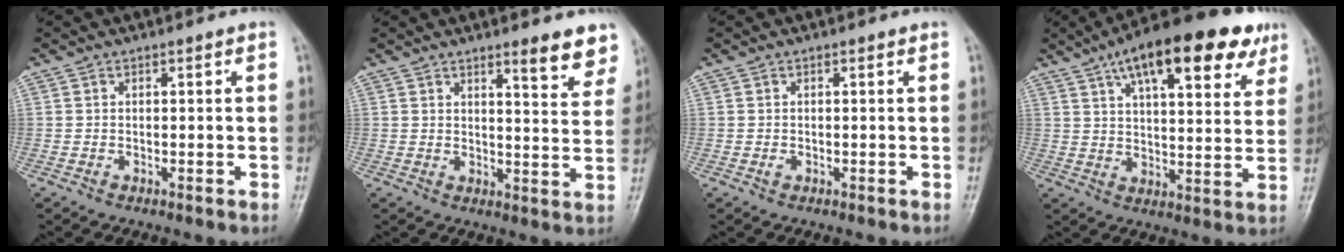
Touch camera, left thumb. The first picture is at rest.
{"total": 7.5, "force": [5.5, 1.7, 4.8], "torque": [-0.039, -0.036, 0.068]}
{"total": 0.6, "force": [-0.1, 0.5, 0.3], "torque": [-0.002, 0.000, -0.002]}
{"total": 20.6, "force": [11.5, 7.6, 15.3], "torque": [-0.203, -0.014, 0.171]}